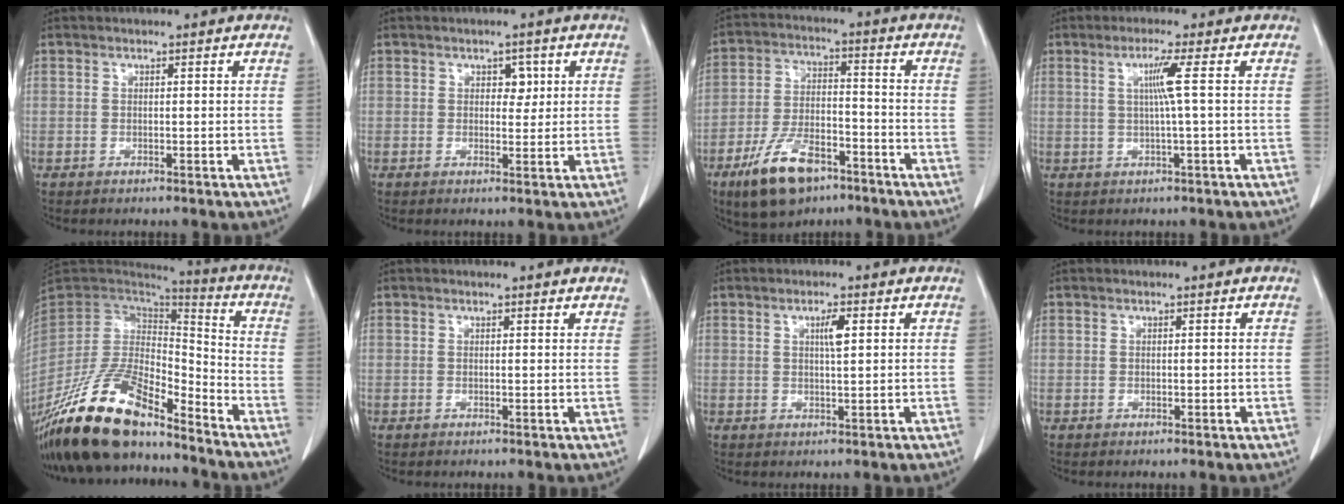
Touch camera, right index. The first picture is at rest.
{"total": 2.2, "force": [0.8, 1.4, 1.4], "torque": [-0.013, 0.002, 0.010]}
{"total": 11.8, "force": [-7.4, 5.1, 7.7], "torque": [-0.155, -0.004, -0.132]}
{"total": 3.7, "force": [0.6, -1.2, 3.4], "torque": [-0.070, 0.001, 0.013]}
{"total": 21.1, "force": [-16.4, 6.3, 11.6], "torque": [-0.249, -0.013, -0.306]}
{"total": 0.9, "force": [0.8, 0.2, 0.2], "torque": [-0.011, 0.000, 0.006]}
{"total": 2.6, "force": [0.9, 0.3, 2.4], "torque": [-0.042, -0.001, 0.014]}
{"total": 0.0}